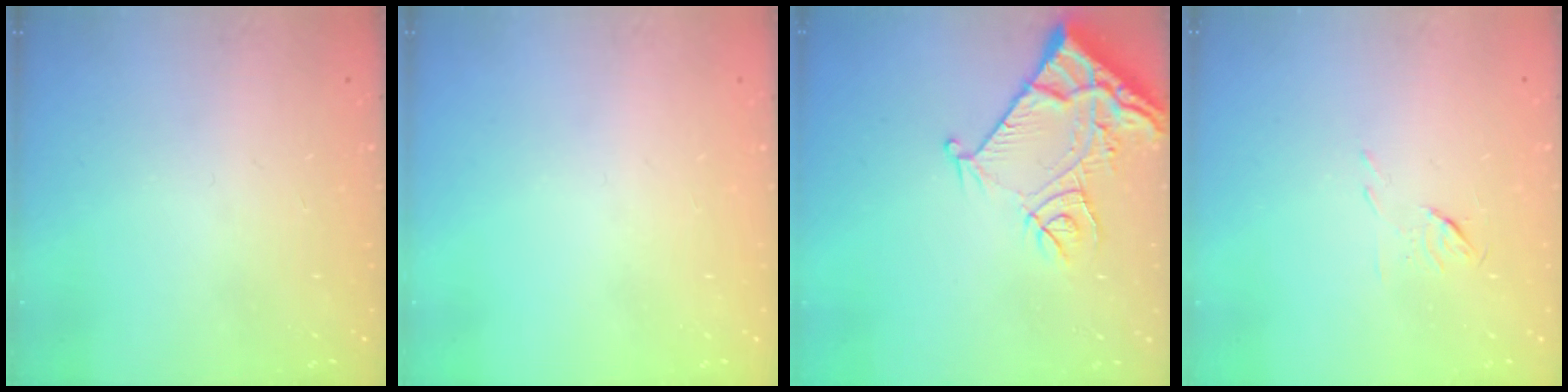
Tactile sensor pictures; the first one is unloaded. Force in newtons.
{"total": 0.0}
{"total": 12.6, "press": 12.5, "slide": 1.5}
{"total": 4.1, "press": 3.9, "slide": 1.2}